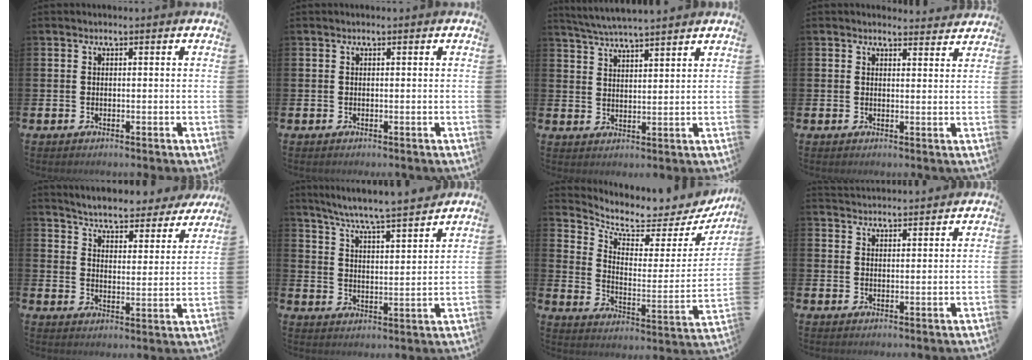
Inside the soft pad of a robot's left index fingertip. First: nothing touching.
{"total": 0.0}
{"total": 4.9, "force": [4.8, -0.1, 0.9], "torque": [-0.041, -0.021, 0.087]}
{"total": 2.5, "force": [2.5, 0.5, -0.1], "torque": [0.007, -0.016, 0.042]}
{"total": 5.0, "force": [4.9, 0.3, 0.8], "torque": [-0.046, -0.039, 0.081]}
{"total": 6.9, "force": [6.6, -0.5, 2.1], "torque": [-0.067, -0.050, 0.113]}
{"total": 6.1, "force": [5.7, 1.9, 1.2], "torque": [-0.048, -0.057, 0.091]}
{"total": 3.1, "force": [3.1, 0.1, -0.2], "torque": [-0.004, -0.016, 0.058]}